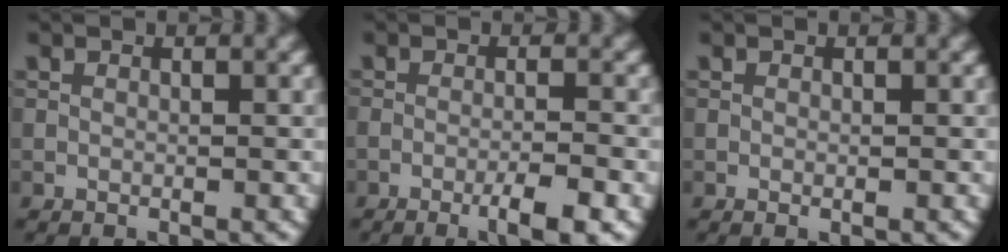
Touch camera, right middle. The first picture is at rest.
{"total": 3.6, "force": [-1.8, 0.6, 3.0], "torque": [-0.047, 0.001, -0.034]}
{"total": 0.0}